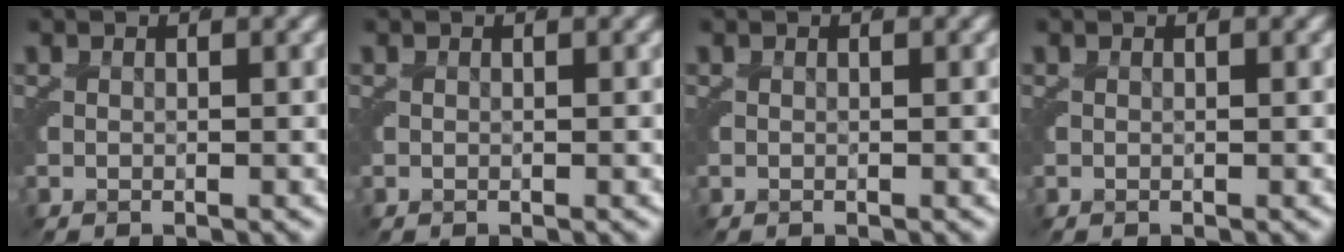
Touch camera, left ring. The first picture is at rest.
{"total": 0.0}
{"total": 0.0}
{"total": 0.0}